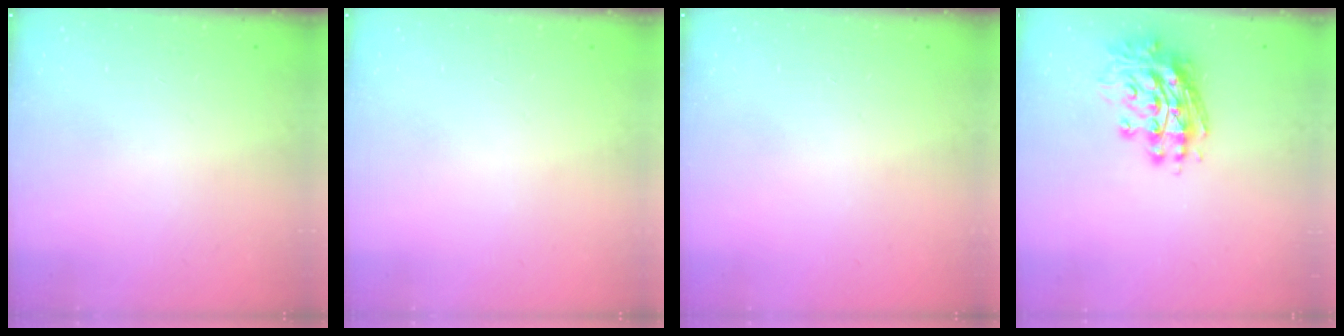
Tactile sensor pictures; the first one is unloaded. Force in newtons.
{"total": 0.0}
{"total": 0.0}
{"total": 11.8, "press": 11.7, "slide": 1.3}